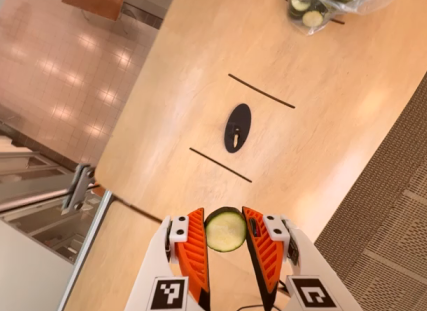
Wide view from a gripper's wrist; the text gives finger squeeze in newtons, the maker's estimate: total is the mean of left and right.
{"total": 10.1, "left": 10.5, "right": 9.8}